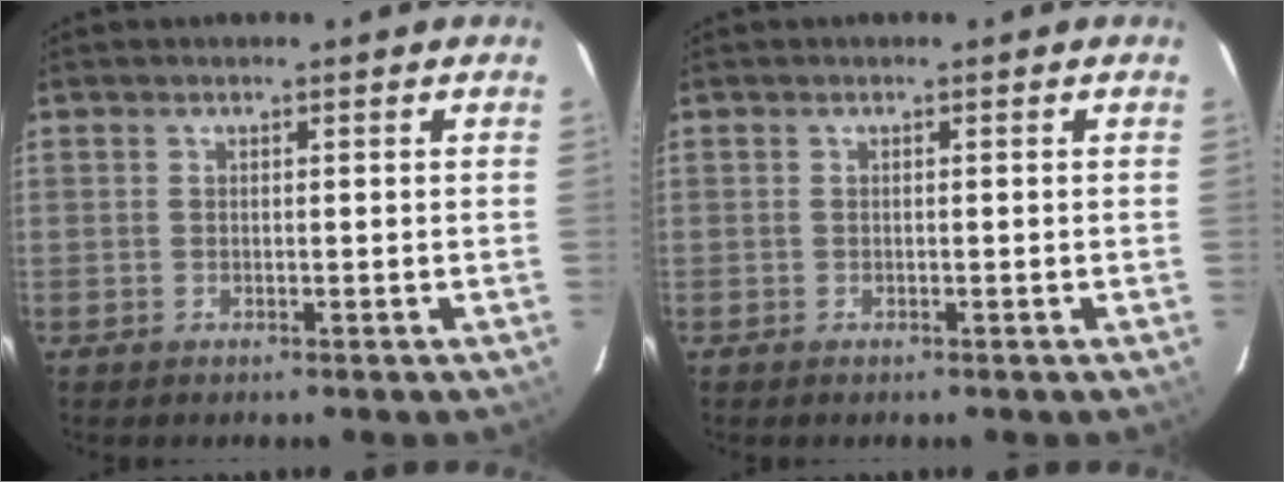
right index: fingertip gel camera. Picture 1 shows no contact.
{"total": 0.0}